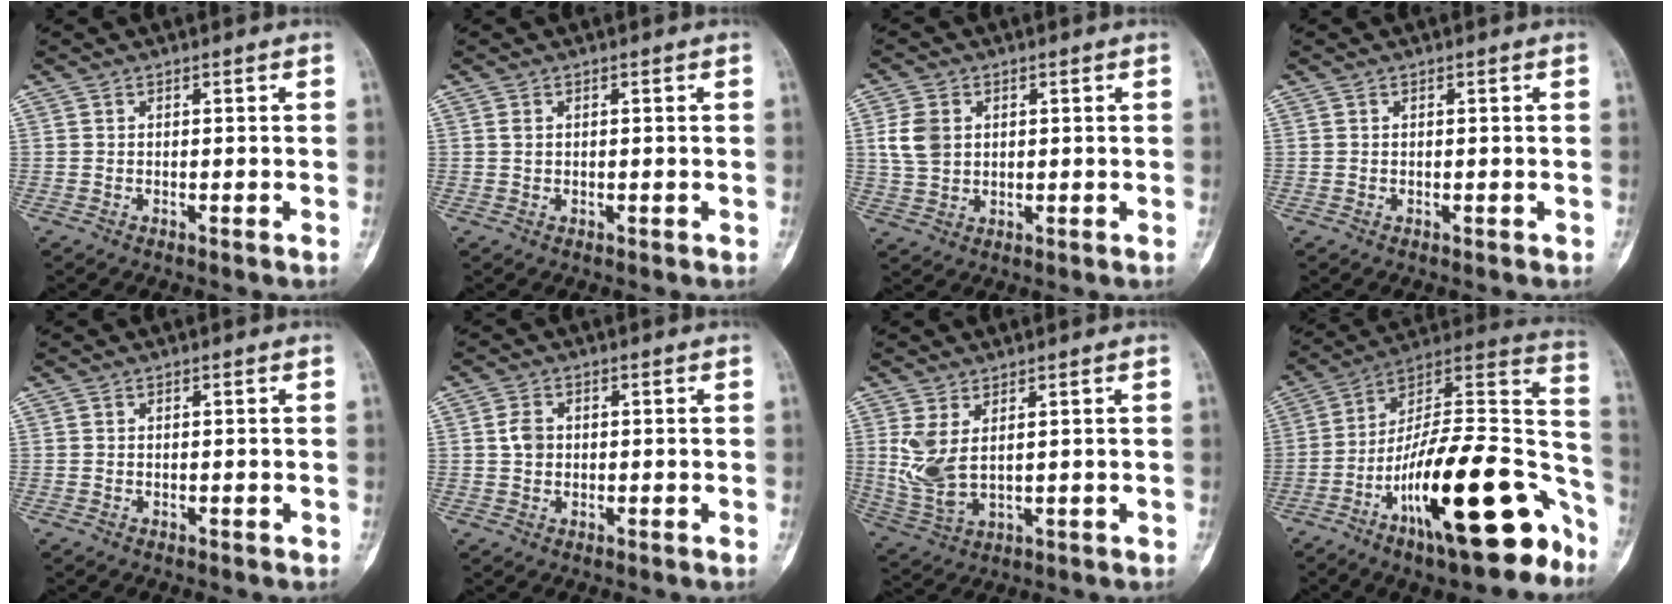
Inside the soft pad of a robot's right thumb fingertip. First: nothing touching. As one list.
[{"total": 1.5, "force": [0.3, 1.2, 0.8], "torque": [-0.008, 0.000, 0.006]}, {"total": 6.1, "force": [1.2, 4.7, 3.7], "torque": [-0.062, 0.000, 0.025]}, {"total": 0.0}, {"total": 0.0}, {"total": 3.2, "force": [0.2, 2.5, 1.9], "torque": [-0.025, 0.004, 0.000]}, {"total": 7.4, "force": [1.7, 4.1, 5.9], "torque": [-0.126, -0.009, 0.053]}, {"total": 28.3, "force": [-13.9, 9.4, 22.8], "torque": [-0.289, 0.090, -0.225]}]